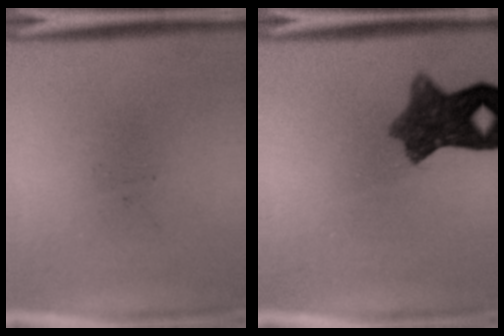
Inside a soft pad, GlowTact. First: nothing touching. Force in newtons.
{"total": 8.3}